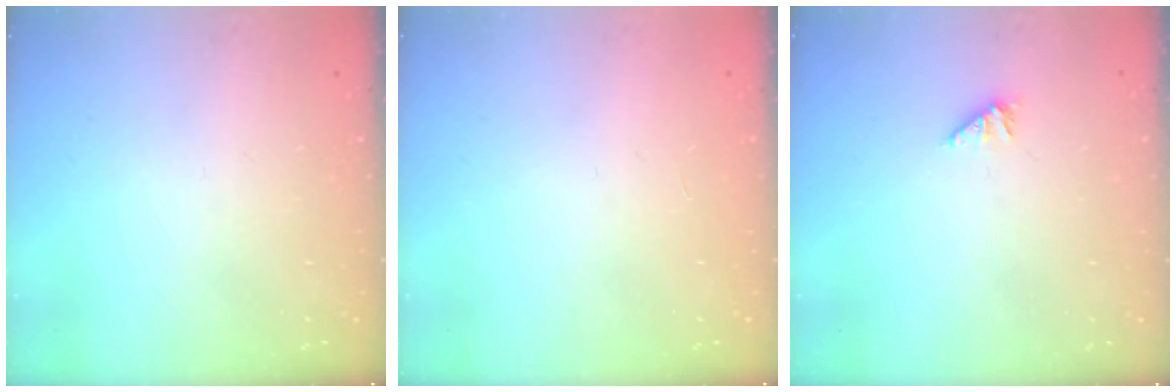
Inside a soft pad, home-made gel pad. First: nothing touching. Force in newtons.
{"total": 0.0}
{"total": 1.6, "press": 1.6, "slide": 0.4}